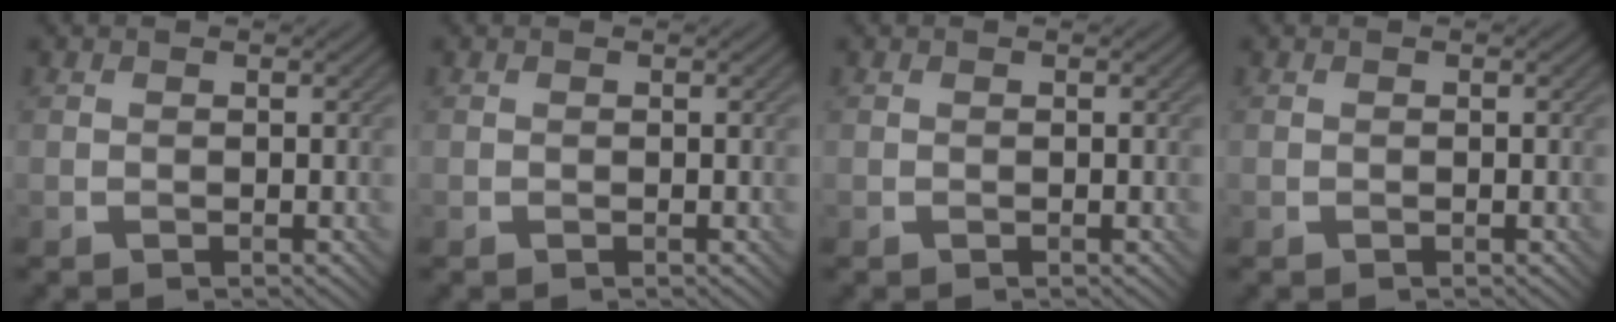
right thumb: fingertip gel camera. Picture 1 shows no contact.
{"total": 0.0}
{"total": 0.0}
{"total": 0.0}